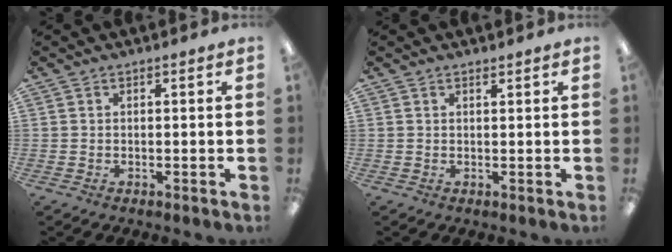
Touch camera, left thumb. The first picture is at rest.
{"total": 0.9, "force": [0.9, 0.3, 0.1], "torque": [0.006, -0.004, 0.015]}